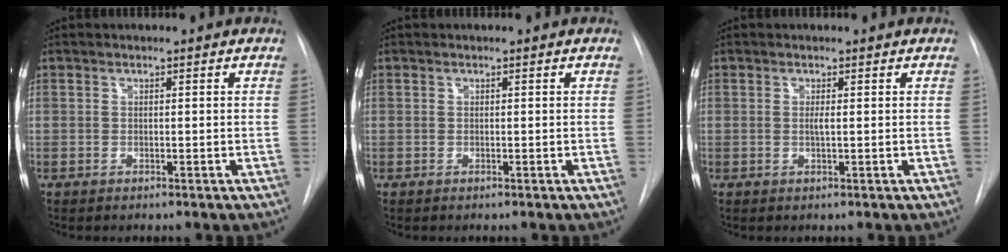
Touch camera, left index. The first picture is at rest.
{"total": 0.0}
{"total": 0.8, "force": [0.2, 0.0, 0.8], "torque": [-0.019, 0.000, 0.001]}